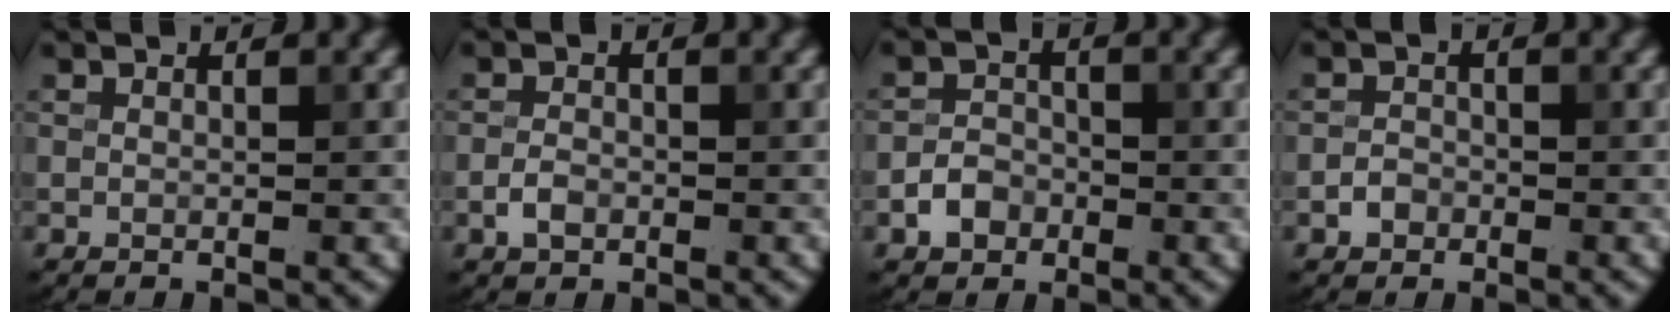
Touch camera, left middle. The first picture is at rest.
{"total": 1.6, "force": [-0.7, 1.0, 1.0], "torque": [-0.017, 0.002, -0.017]}
{"total": 2.5, "force": [-1.2, 1.9, 1.0], "torque": [-0.013, 0.004, -0.027]}
{"total": 1.4, "force": [-0.7, 1.1, 0.5], "torque": [-0.003, 0.002, -0.015]}